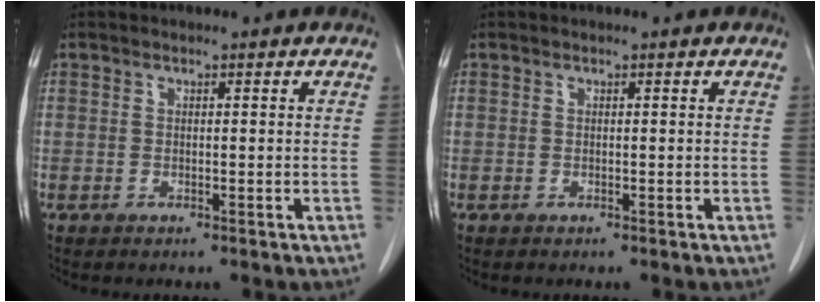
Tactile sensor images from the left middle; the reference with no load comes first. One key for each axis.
{"total": 0.0}